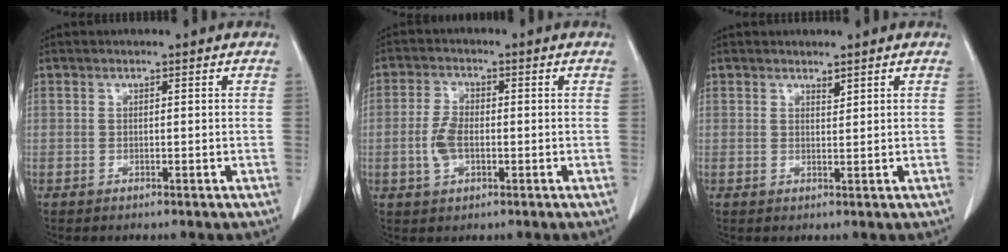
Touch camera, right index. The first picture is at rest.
{"total": 4.5, "force": [-0.8, 2.4, 3.7], "torque": [-0.085, 0.005, -0.018]}
{"total": 0.9, "force": [0.8, 0.1, 0.4], "torque": [-0.008, -0.008, 0.014]}